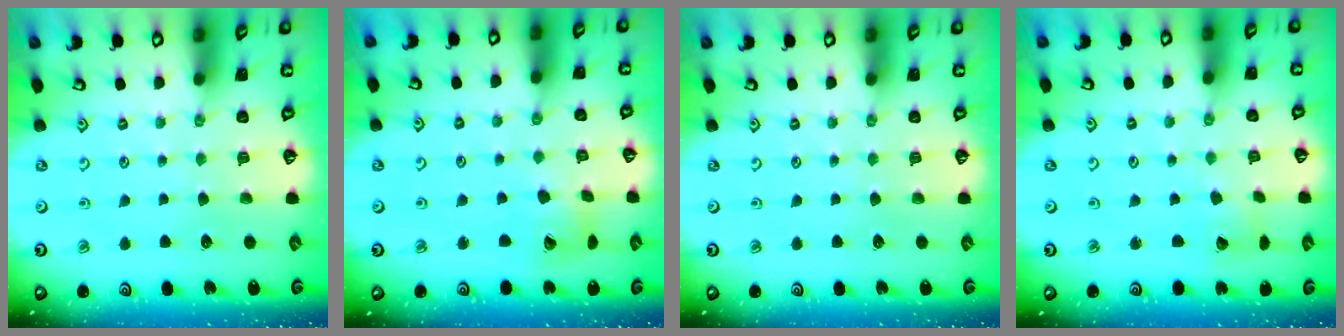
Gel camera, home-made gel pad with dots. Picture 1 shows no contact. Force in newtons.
{"total": 9.2, "press": 9.1, "slide": 1.2}
{"total": 0.0}
{"total": 2.6, "press": 2.6, "slide": 0.3}